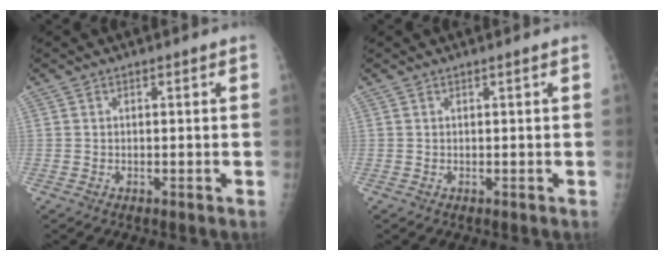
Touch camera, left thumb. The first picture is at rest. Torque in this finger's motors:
{"motor_torque": [0.01, 0.01, -0.04, -0.04, 0.00]}